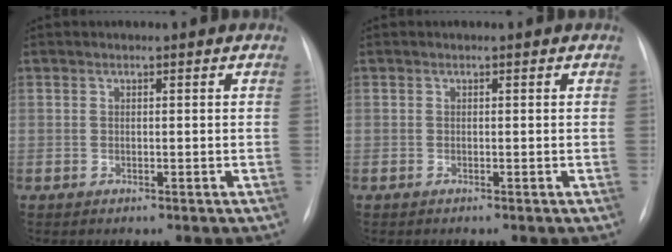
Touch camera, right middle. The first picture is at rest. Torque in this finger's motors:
{"motor_torque": [-0.64, -0.40, -0.03, 0.00]}